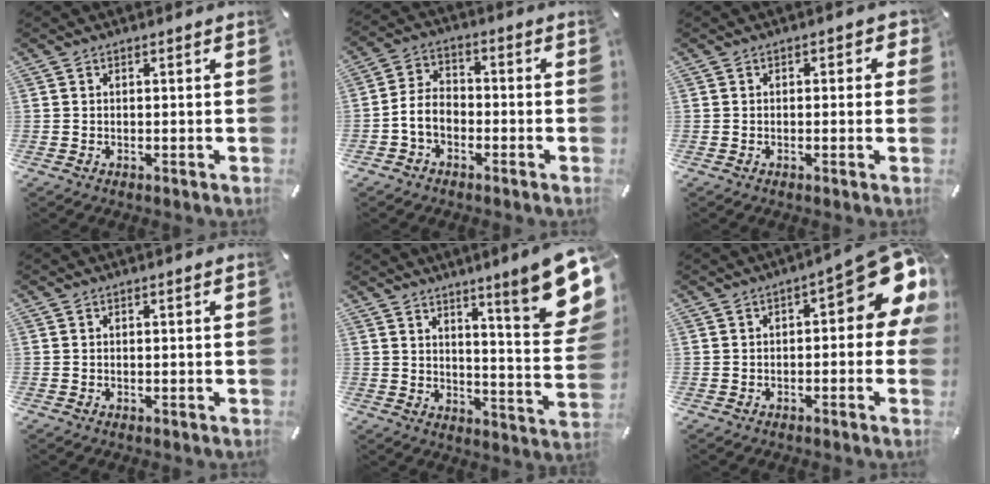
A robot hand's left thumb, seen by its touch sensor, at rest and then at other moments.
{"total": 6.3, "force": [-2.7, 4.3, 3.6], "torque": [-0.080, 0.017, -0.054]}
{"total": 1.6, "force": [-0.3, 1.2, 1.1], "torque": [-0.012, 0.004, -0.009]}
{"total": 0.0}
{"total": 16.5, "force": [9.7, 2.9, 13.0], "torque": [-0.181, -0.077, 0.151]}
{"total": 14.9, "force": [5.0, 5.7, 12.8], "torque": [-0.153, -0.040, 0.080]}